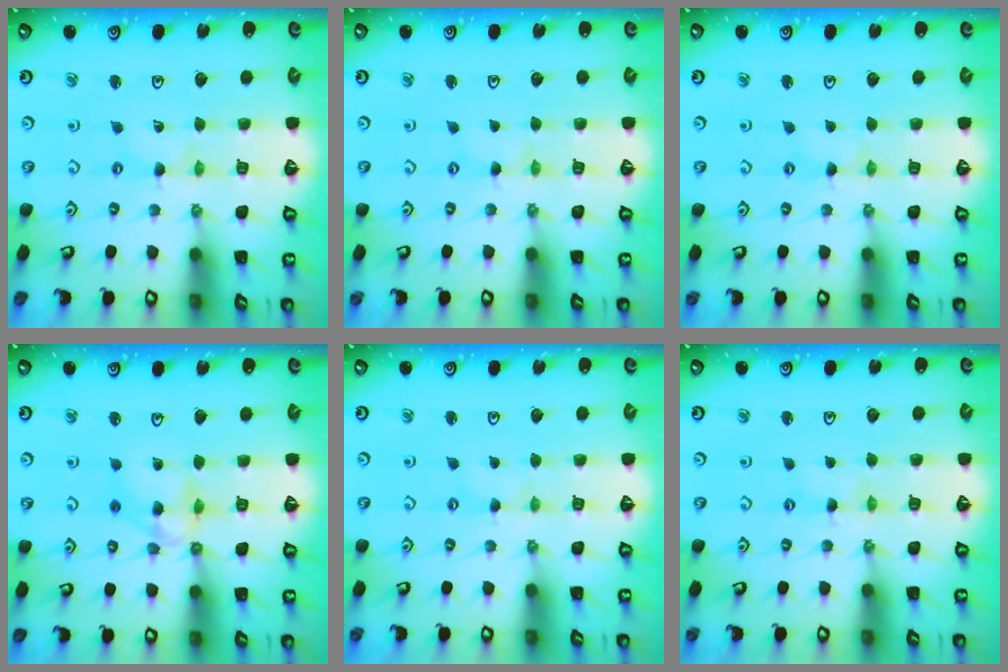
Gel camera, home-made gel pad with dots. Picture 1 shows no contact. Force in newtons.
{"total": 0.0}
{"total": 0.7, "press": 0.7, "slide": 0.1}
{"total": 9.3, "press": 9.3, "slide": 0.9}
{"total": 0.0}
{"total": 0.7, "press": 0.7, "slide": 0.2}